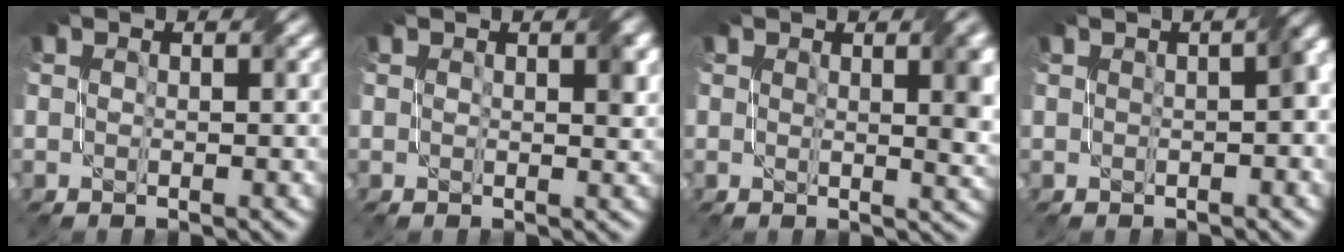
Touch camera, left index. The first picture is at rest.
{"total": 1.5, "force": [0.7, 0.4, 1.3], "torque": [-0.012, 0.000, 0.012]}
{"total": 3.9, "force": [1.2, 1.1, 3.6], "torque": [-0.041, 0.001, 0.019]}
{"total": 3.1, "force": [0.2, 0.9, 2.9], "torque": [-0.030, 0.015, 0.008]}